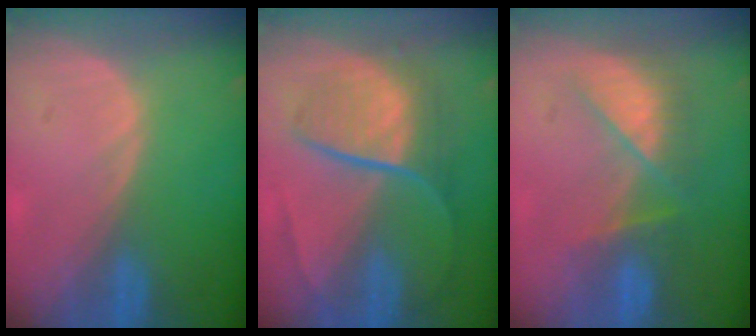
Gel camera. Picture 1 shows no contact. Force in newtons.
{"total": 9.3, "press": 7.7, "slide": 5.1}
{"total": 7.2, "press": 6.9, "slide": 2.1}